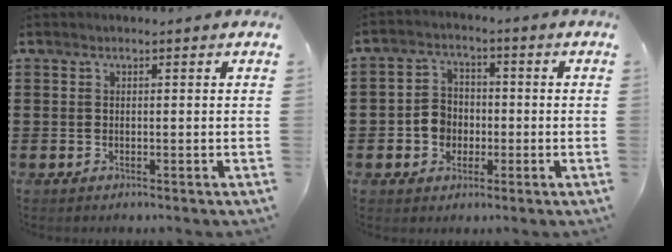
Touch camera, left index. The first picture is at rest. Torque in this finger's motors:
{"motor_torque": [1.18, 0.66, 0.53, 0.08]}